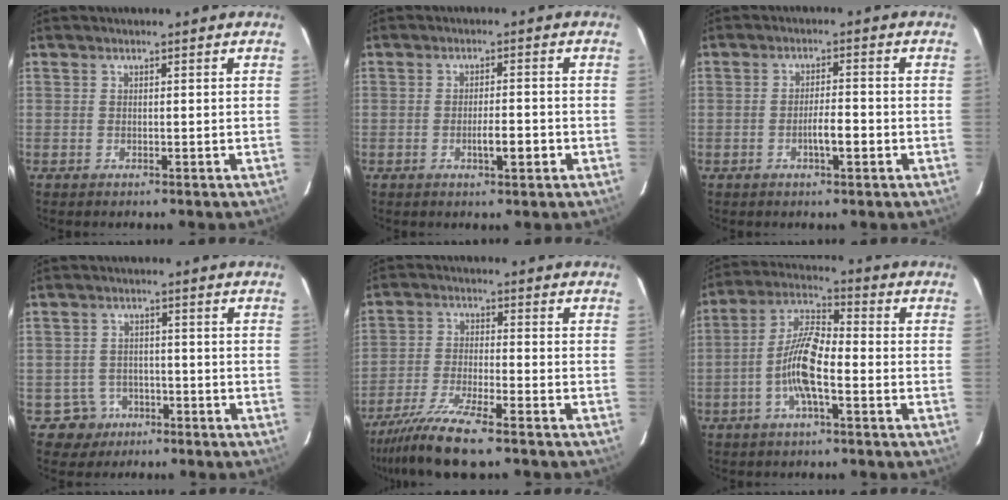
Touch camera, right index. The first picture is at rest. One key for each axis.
{"total": 3.5, "fx": -1.3, "fy": 0.6, "fz": 3.2, "tx": -0.053, "ty": 0.001, "tz": -0.020}
{"total": 3.6, "fx": -1.4, "fy": 0.6, "fz": 3.3, "tx": -0.054, "ty": 0.003, "tz": -0.023}
{"total": 4.5, "fx": -2.0, "fy": 3.9, "fz": -0.5, "tx": 0.012, "ty": 0.014, "tz": -0.027}
{"total": 9.2, "fx": -7.4, "fy": -0.2, "fz": 5.6, "tx": -0.101, "ty": -0.029, "tz": -0.132}
{"total": 9.5, "fx": -2.7, "fy": 2.1, "fz": 8.9, "tx": -0.180, "ty": 0.013, "tz": -0.055}